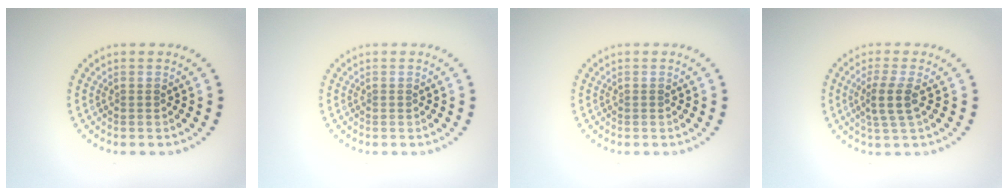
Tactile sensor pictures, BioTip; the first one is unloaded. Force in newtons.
{"total": 0.0}
{"total": 0.0}
{"total": 2.5, "press": 2.0, "slide": 1.5}